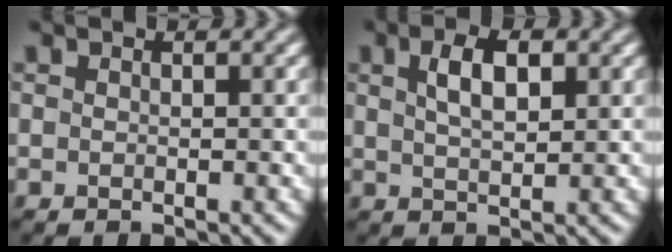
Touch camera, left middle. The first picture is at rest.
{"total": 3.3, "force": [1.3, 1.4, 2.8], "torque": [-0.052, 0.006, 0.025]}